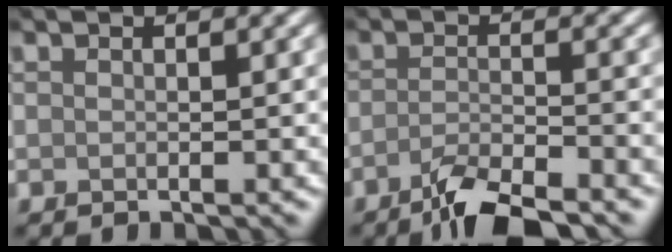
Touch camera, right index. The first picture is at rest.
{"total": 4.4, "force": [-3.2, 0.9, 2.8], "torque": [-0.049, -0.003, -0.069]}